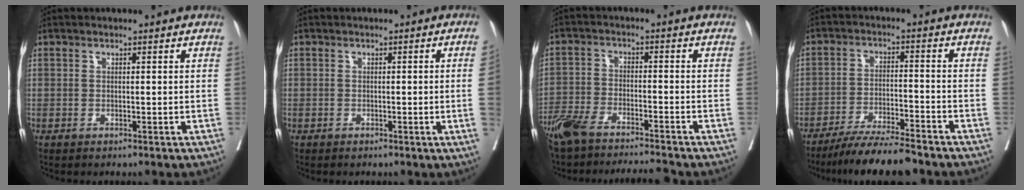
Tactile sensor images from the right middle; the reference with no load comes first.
{"total": 2.4, "force": [-0.4, -0.9, 2.2], "torque": [-0.026, -0.002, -0.004]}
{"total": 10.6, "force": [-9.4, 0.9, 4.8], "torque": [-0.088, -0.007, -0.160]}
{"total": 9.6, "force": [-8.4, 0.3, 4.6], "torque": [-0.075, -0.024, -0.142]}